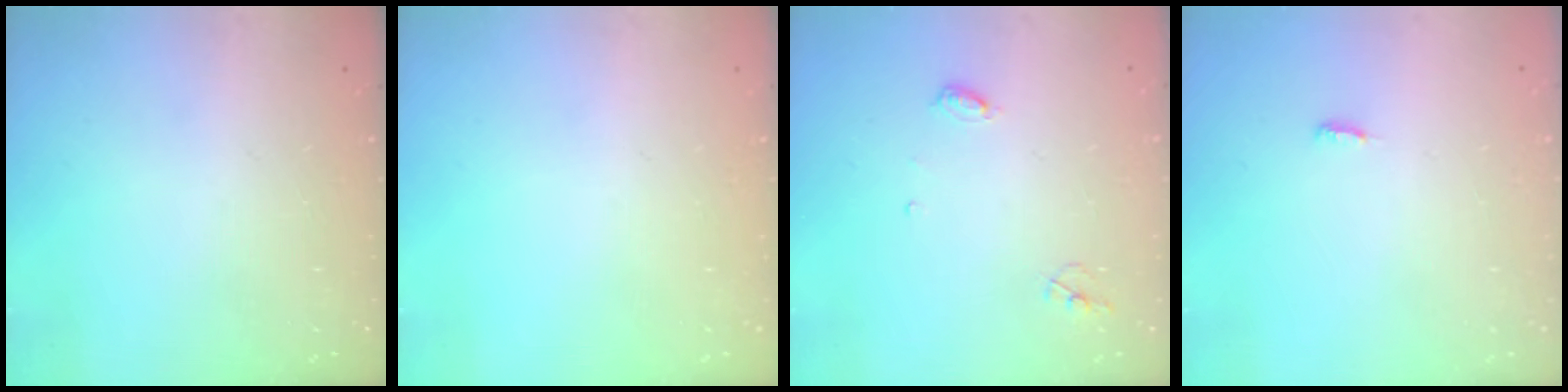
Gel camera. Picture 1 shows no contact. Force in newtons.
{"total": 0.0}
{"total": 5.3, "press": 5.3, "slide": 0.5}
{"total": 4.9, "press": 4.2, "slide": 2.5}